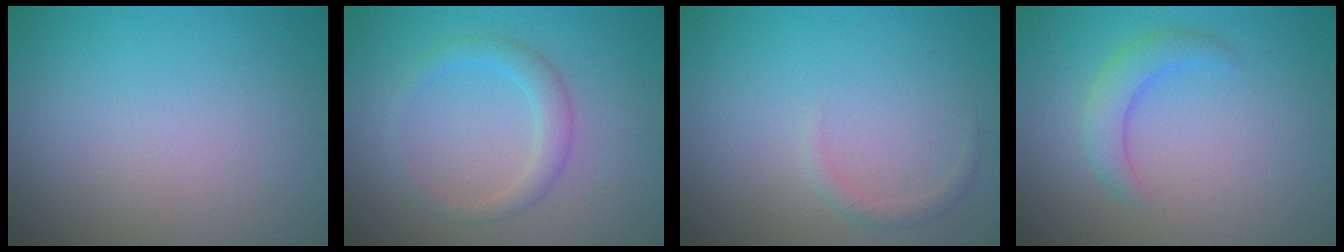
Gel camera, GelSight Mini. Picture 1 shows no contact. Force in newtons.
{"total": 2.5, "press": 2.5, "slide": 0.1}
{"total": 0.9, "press": 0.9, "slide": 0.0}
{"total": 2.5, "press": 2.5, "slide": 0.2}